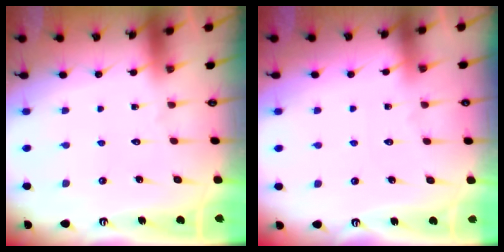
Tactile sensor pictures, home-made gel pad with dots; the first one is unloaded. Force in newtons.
{"total": 2.2, "press": 2.2, "slide": 0.4}